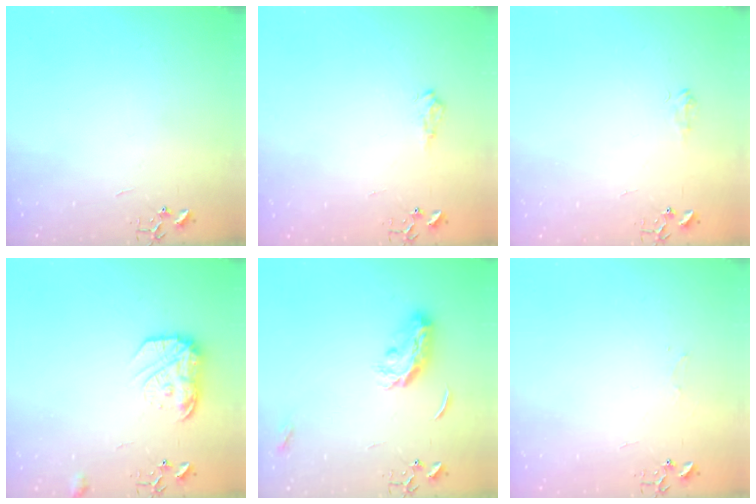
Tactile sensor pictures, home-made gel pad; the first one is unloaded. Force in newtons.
{"total": 7.4, "press": 7.4, "slide": 0.9}
{"total": 6.0, "press": 5.9, "slide": 0.7}
{"total": 14.3, "press": 14.3, "slide": 0.9}
{"total": 9.9, "press": 9.9, "slide": 0.3}
{"total": 3.8, "press": 3.8, "slide": 0.4}